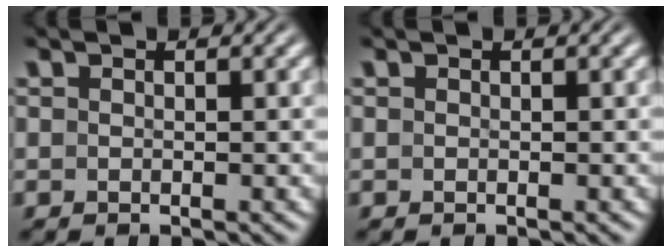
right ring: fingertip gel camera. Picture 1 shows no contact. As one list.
[{"total": 0.0}]